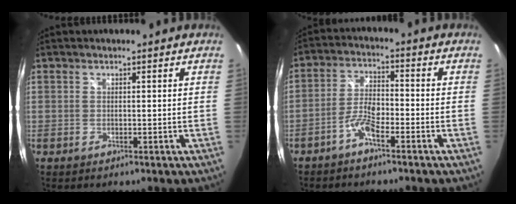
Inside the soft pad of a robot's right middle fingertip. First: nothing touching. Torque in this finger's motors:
{"motor_torque": [0.06, -0.10, 0.24, 0.03]}